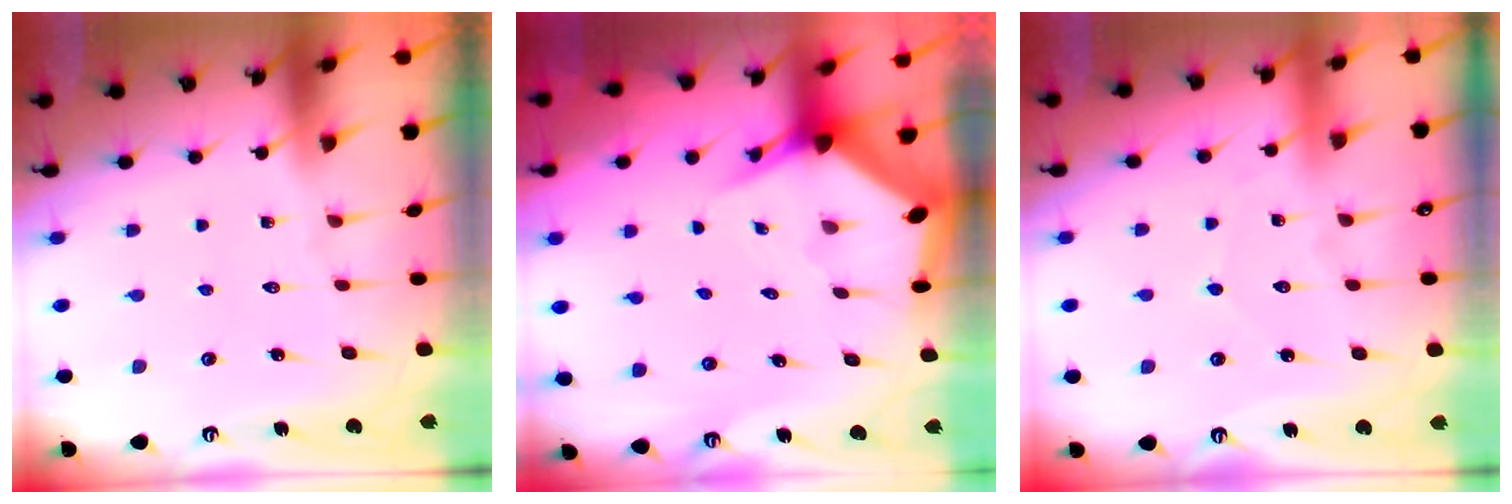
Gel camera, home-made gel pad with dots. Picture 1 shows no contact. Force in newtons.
{"total": 3.7, "press": 3.6, "slide": 0.3}
{"total": 5.4, "press": 5.4, "slide": 0.6}